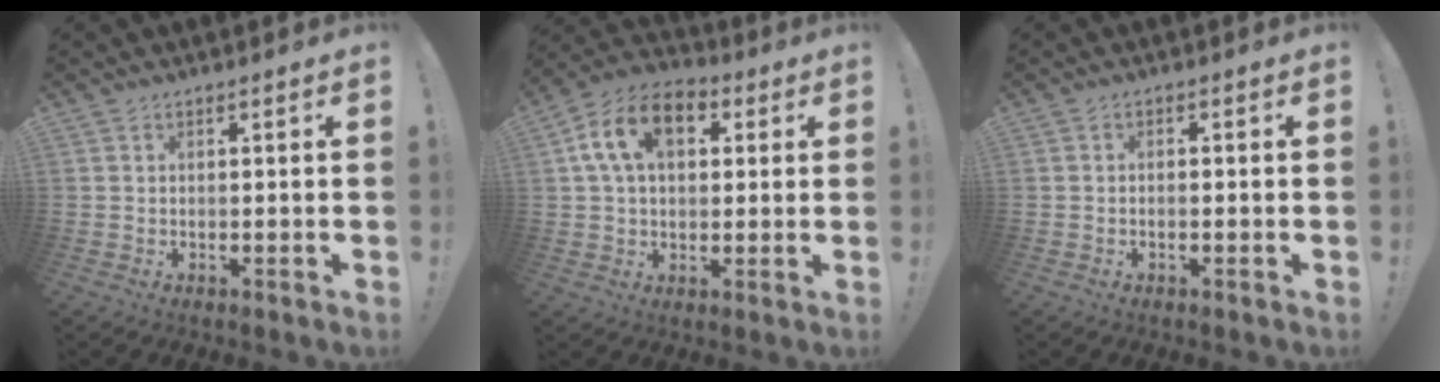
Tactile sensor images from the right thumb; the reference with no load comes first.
{"total": 14.7, "force": [4.8, 9.4, 10.2], "torque": [-0.183, 0.007, 0.089]}
{"total": 1.0, "force": [-0.6, 0.3, 0.7], "torque": [-0.013, 0.004, -0.011]}